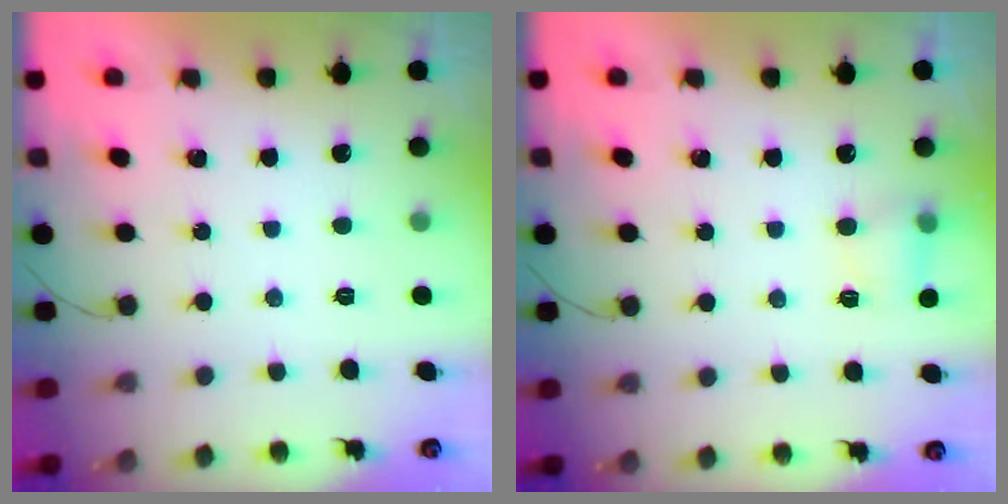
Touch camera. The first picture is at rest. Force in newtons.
{"total": 5.2, "press": 4.9, "slide": 1.6}